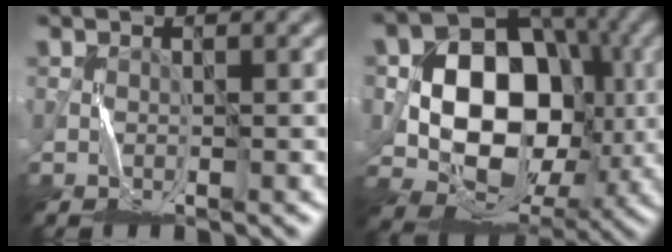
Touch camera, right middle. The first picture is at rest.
{"total": 13.3, "force": [0.0, 10.3, 8.4], "torque": [-0.110, 0.000, -0.003]}